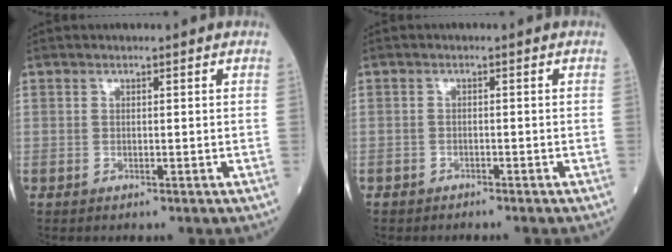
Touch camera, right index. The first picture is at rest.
{"total": 1.1, "force": [-1.0, 0.5, 0.1], "torque": [-0.008, 0.001, -0.018]}